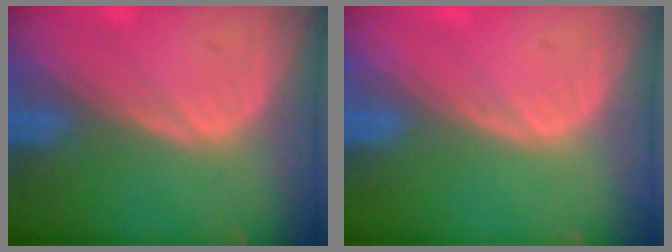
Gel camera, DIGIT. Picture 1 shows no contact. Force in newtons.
{"total": 0.0}